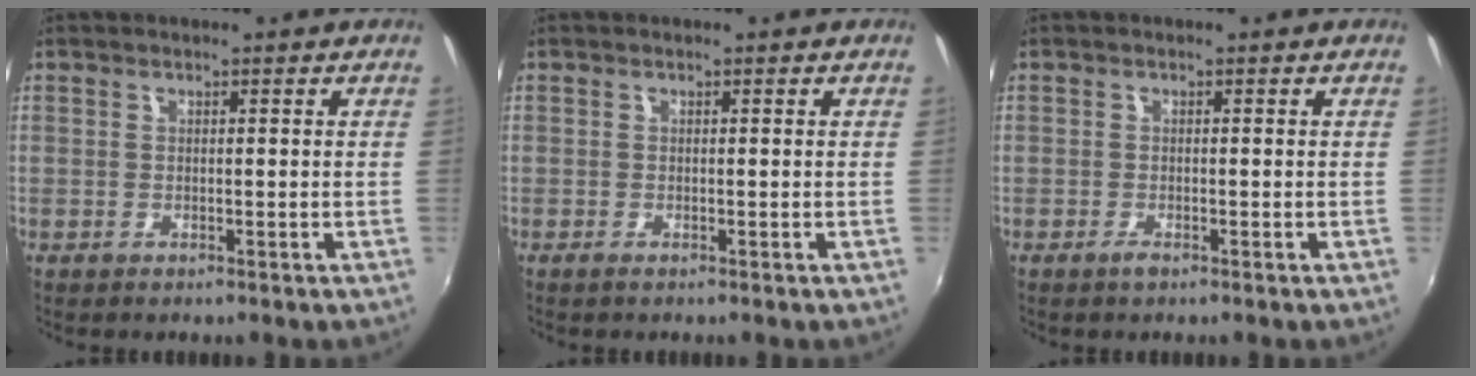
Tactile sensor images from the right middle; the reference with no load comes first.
{"total": 0.5, "force": [-0.4, 0.0, 0.3], "torque": [-0.007, 0.000, -0.007]}
{"total": 1.1, "force": [-0.8, 0.3, 0.7], "torque": [-0.013, -0.002, -0.016]}